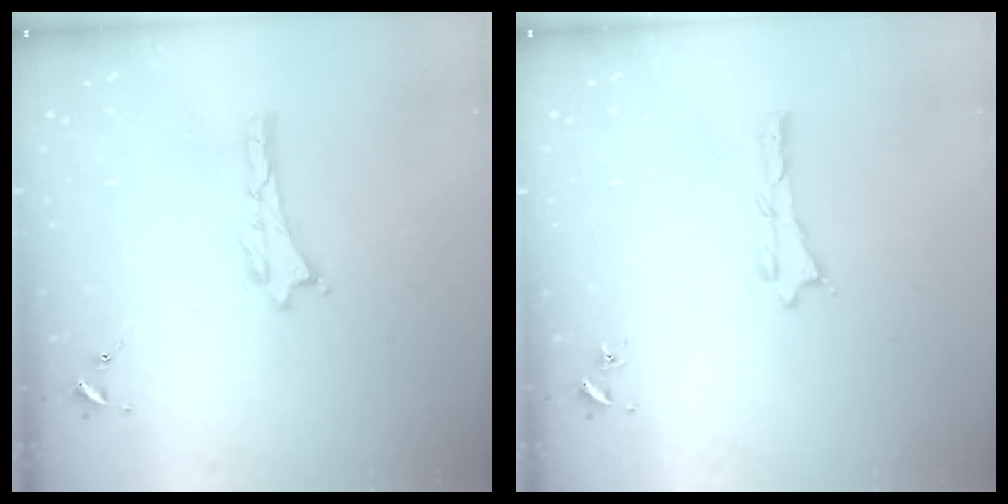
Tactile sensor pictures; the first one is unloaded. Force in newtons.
{"total": 0.0}